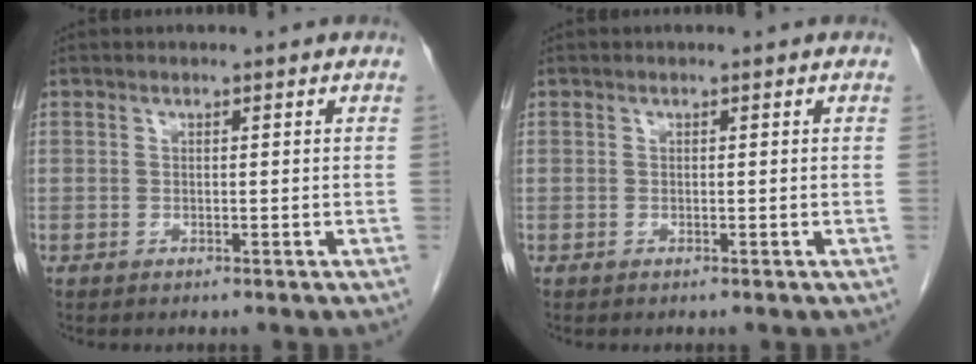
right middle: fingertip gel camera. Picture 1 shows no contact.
{"total": 0.0}